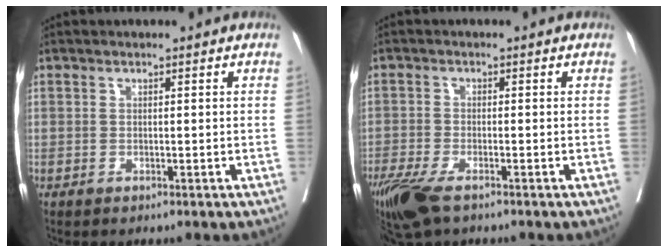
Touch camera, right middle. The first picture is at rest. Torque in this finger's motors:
{"motor_torque": [1.09, -1.02, 0.29, 0.13]}